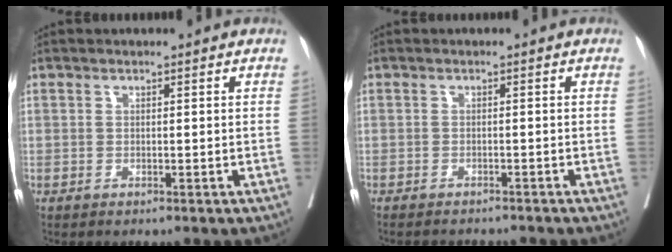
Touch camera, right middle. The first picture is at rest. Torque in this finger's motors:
{"motor_torque": [0.16, -0.16, 0.06, 0.02]}